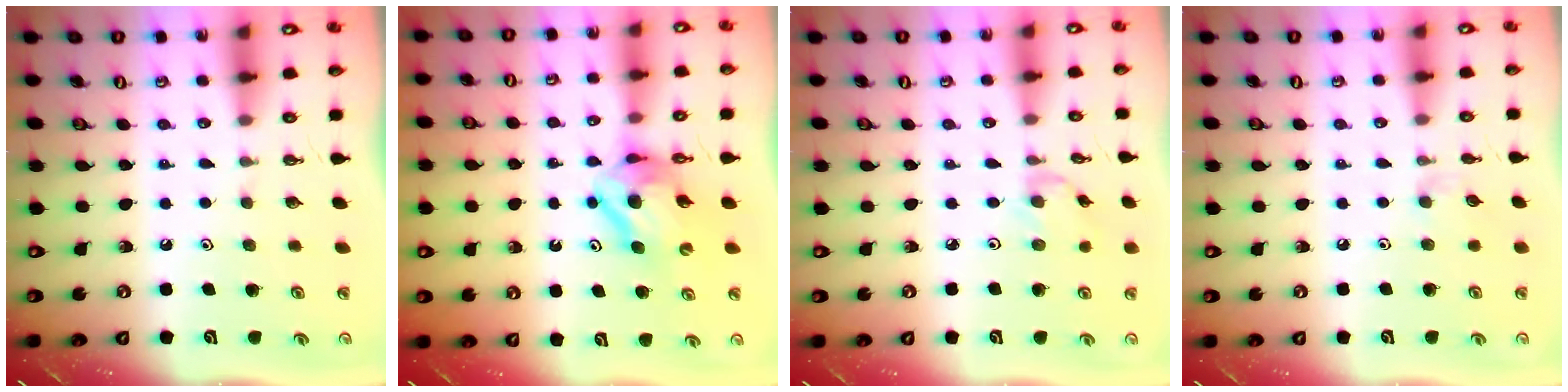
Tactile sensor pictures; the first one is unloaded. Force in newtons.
{"total": 9.1, "press": 9.1, "slide": 0.9}
{"total": 0.7, "press": 0.6, "slide": 0.4}
{"total": 2.6, "press": 2.5, "slide": 0.4}